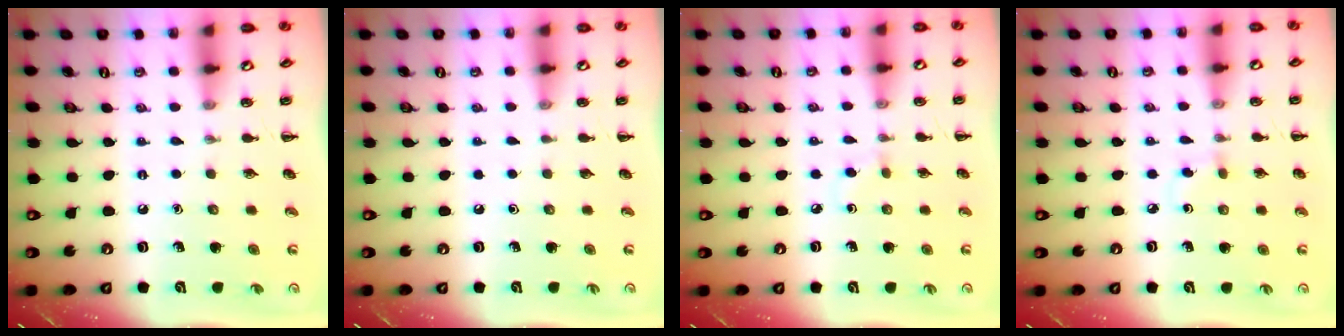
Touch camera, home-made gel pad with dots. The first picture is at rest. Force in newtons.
{"total": 0.0}
{"total": 2.1, "press": 1.8, "slide": 1.0}
{"total": 2.6, "press": 2.4, "slide": 1.2}